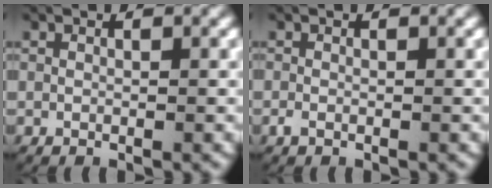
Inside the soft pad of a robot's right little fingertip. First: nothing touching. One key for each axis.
{"total": 0.7, "fx": -0.4, "fy": 0.4, "fz": 0.5, "tx": -0.010, "ty": -0.002, "tz": -0.008}